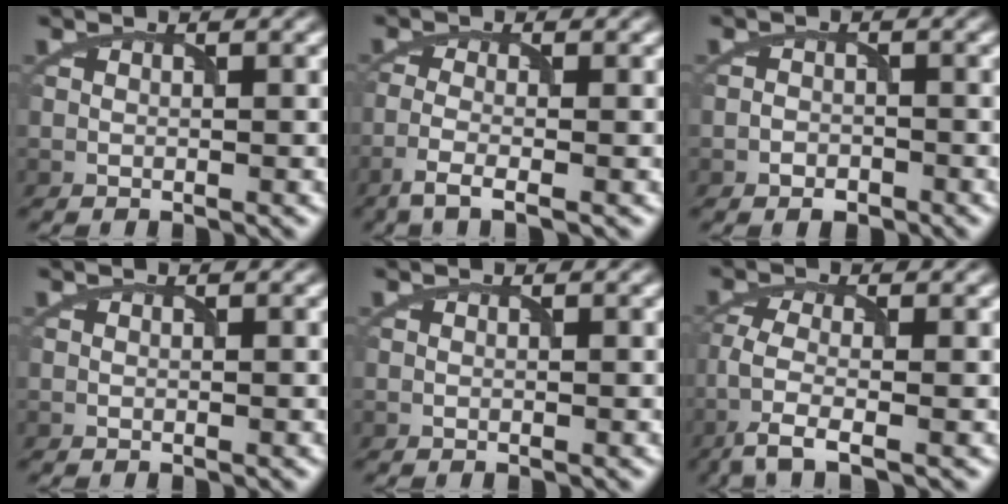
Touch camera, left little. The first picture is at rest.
{"total": 3.1, "force": [-1.8, 0.7, 2.4], "torque": [-0.050, -0.004, -0.050]}
{"total": 1.5, "force": [-1.0, 0.9, 0.6], "torque": [-0.006, 0.003, -0.020]}
{"total": 0.0}
{"total": 0.0}
{"total": 4.3, "force": [-2.6, 1.0, 3.3], "torque": [-0.076, -0.009, -0.062]}